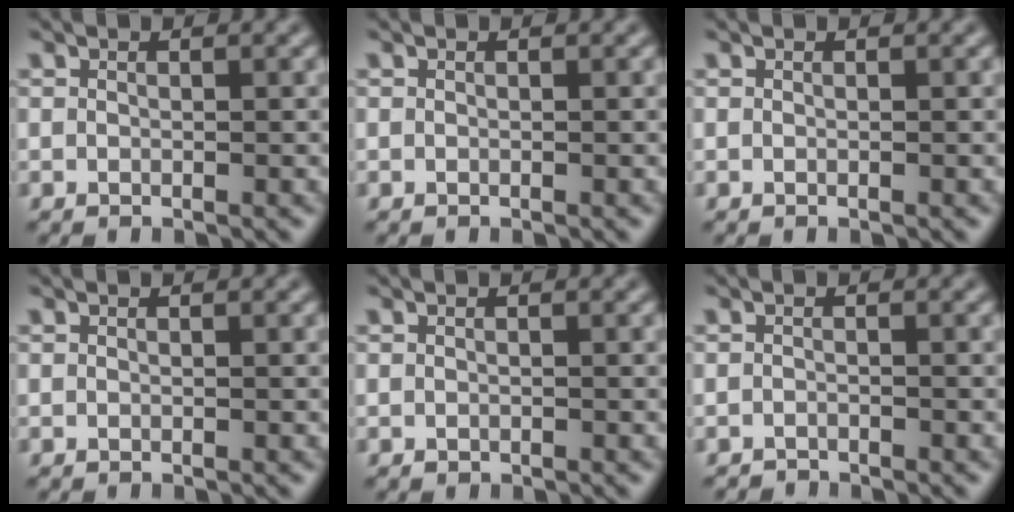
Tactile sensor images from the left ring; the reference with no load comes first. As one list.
[{"total": 0.0}, {"total": 0.0}, {"total": 0.0}, {"total": 0.0}, {"total": 0.8, "force": [-0.8, 0.1, -0.1], "torque": [0.004, 0.003, -0.016]}]